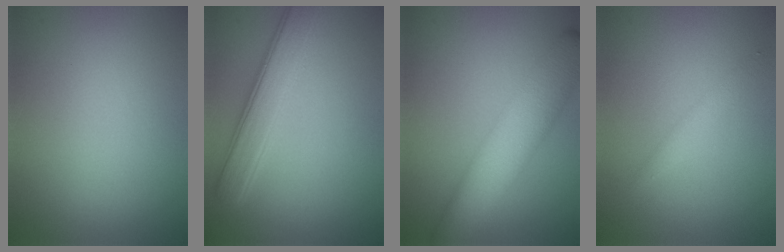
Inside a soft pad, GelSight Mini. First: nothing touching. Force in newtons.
{"total": 4.5, "press": 4.5, "slide": 0.2}
{"total": 7.5, "press": 7.5, "slide": 0.3}
{"total": 1.4, "press": 1.4, "slide": 0.0}